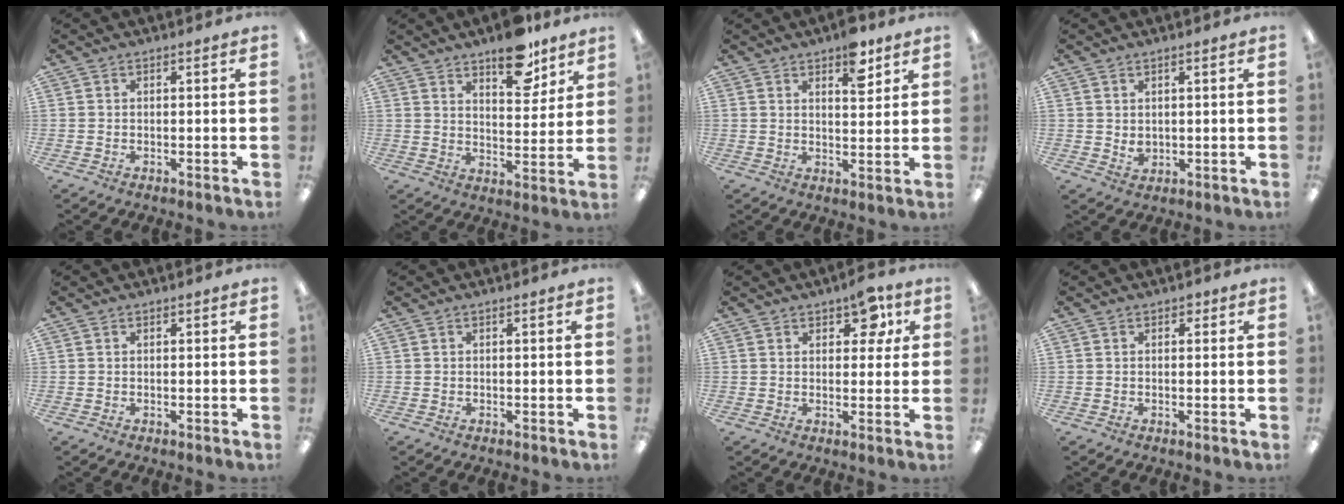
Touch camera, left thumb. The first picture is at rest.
{"total": 11.1, "force": [8.6, 4.5, 5.3], "torque": [-0.057, -0.054, 0.149]}
{"total": 7.9, "force": [5.2, 3.5, 4.8], "torque": [-0.042, -0.031, 0.082]}
{"total": 2.2, "force": [1.1, 1.5, 1.2], "torque": [-0.016, -0.003, 0.018]}
{"total": 0.0}
{"total": 0.0}
{"total": 6.8, "force": [3.6, 3.9, 4.3], "torque": [-0.044, -0.006, 0.058]}
{"total": 1.1, "force": [0.5, 0.8, 0.5], "torque": [-0.002, 0.001, 0.007]}